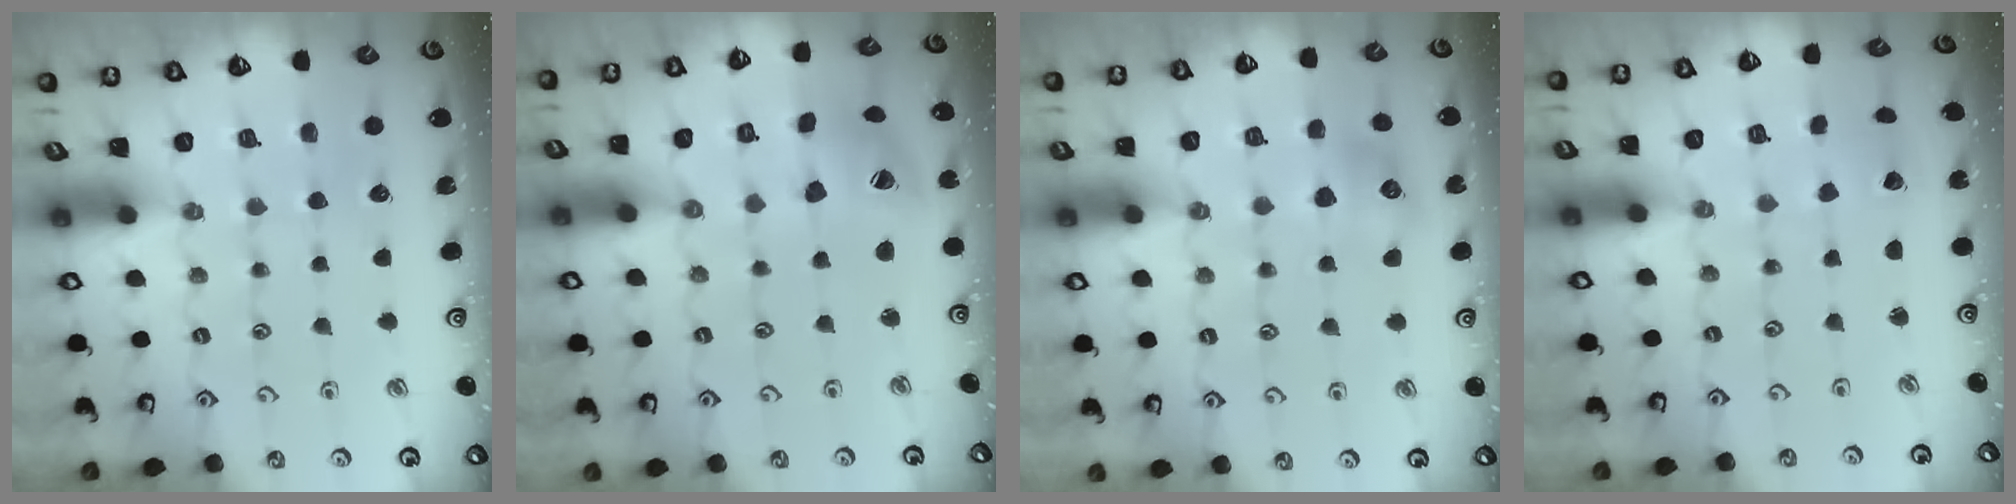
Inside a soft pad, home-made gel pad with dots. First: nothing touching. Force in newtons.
{"total": 12.0, "press": 12.0, "slide": 1.0}
{"total": 6.5, "press": 6.4, "slide": 0.6}
{"total": 1.4, "press": 1.3, "slide": 0.2}